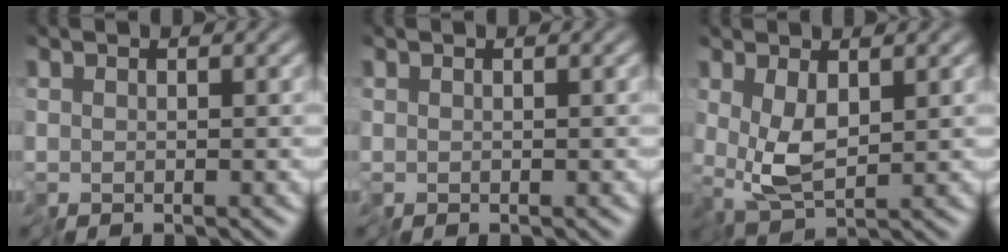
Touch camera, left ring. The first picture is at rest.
{"total": 0.0}
{"total": 3.2, "force": [0.3, 1.2, 3.0], "torque": [-0.071, -0.004, 0.009]}